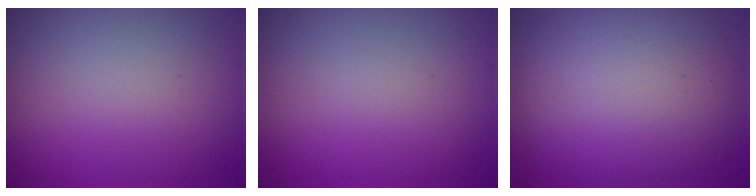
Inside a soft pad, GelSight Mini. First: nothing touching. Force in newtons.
{"total": 0.0}
{"total": 10.2, "press": 10.1, "slide": 0.9}